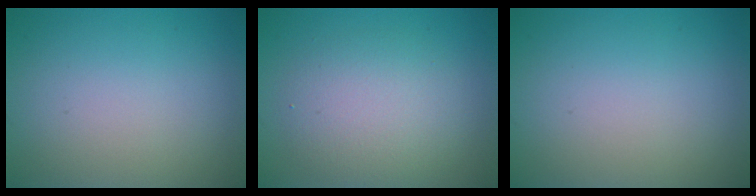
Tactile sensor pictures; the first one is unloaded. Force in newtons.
{"total": 4.6, "press": 4.6, "slide": 0.1}
{"total": 0.0}